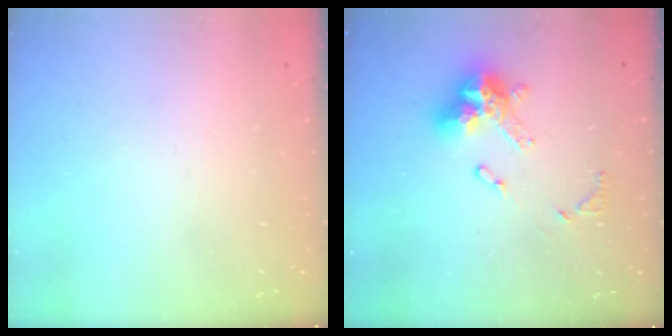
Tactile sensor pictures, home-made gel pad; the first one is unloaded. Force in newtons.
{"total": 13.4, "press": 13.3, "slide": 1.4}